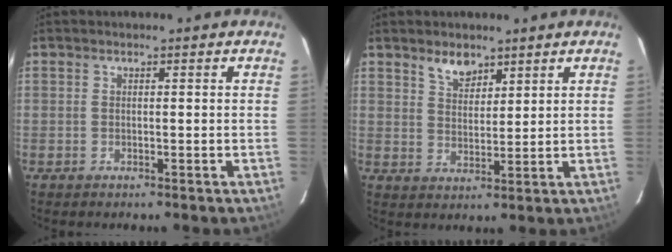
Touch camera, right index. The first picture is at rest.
{"total": 4.6, "force": [3.4, 2.3, 2.0], "torque": [-0.030, 0.003, 0.064]}